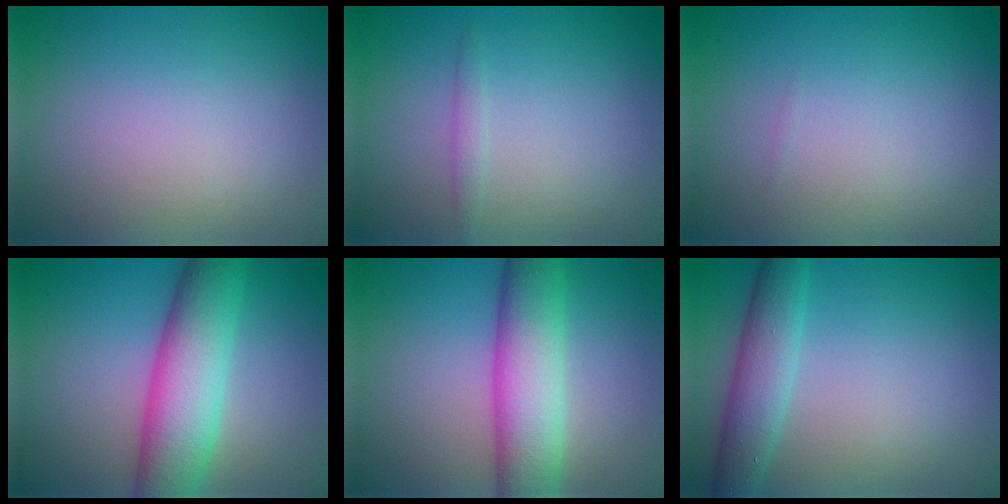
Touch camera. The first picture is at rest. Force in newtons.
{"total": 1.0, "press": 1.0, "slide": 0.0}
{"total": 0.0}
{"total": 8.4, "press": 8.4, "slide": 0.2}
{"total": 7.8, "press": 7.8, "slide": 0.2}
{"total": 4.0, "press": 4.0, "slide": 0.1}